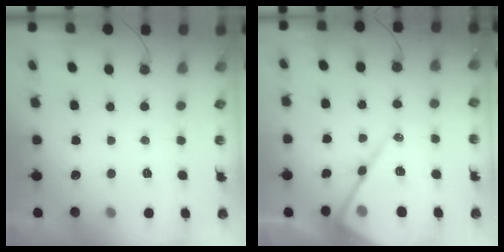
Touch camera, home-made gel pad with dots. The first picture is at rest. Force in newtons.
{"total": 17.6, "press": 17.5, "slide": 1.6}